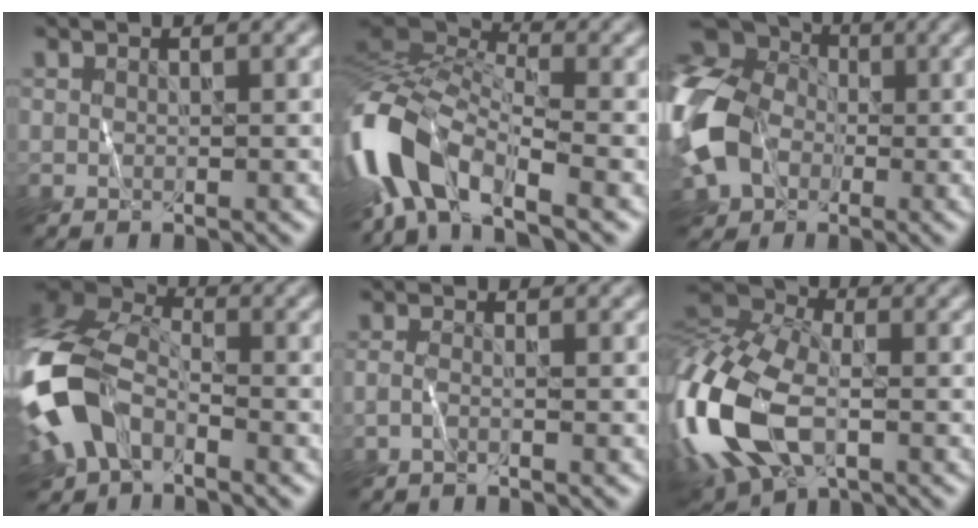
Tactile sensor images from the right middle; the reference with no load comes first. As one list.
[{"total": 10.9, "force": [-5.2, 4.6, 8.5], "torque": [-0.165, 0.004, -0.115]}, {"total": 14.3, "force": [-2.0, 12.1, 7.4], "torque": [-0.178, -0.009, -0.073]}, {"total": 9.8, "force": [-3.6, 6.2, 6.6], "torque": [-0.147, -0.004, -0.087]}, {"total": 0.8, "force": [-0.6, 0.0, 0.6], "torque": [-0.015, 0.001, -0.015]}, {"total": 15.2, "force": [-4.2, 8.5, 11.9], "torque": [-0.283, -0.007, -0.095]}]